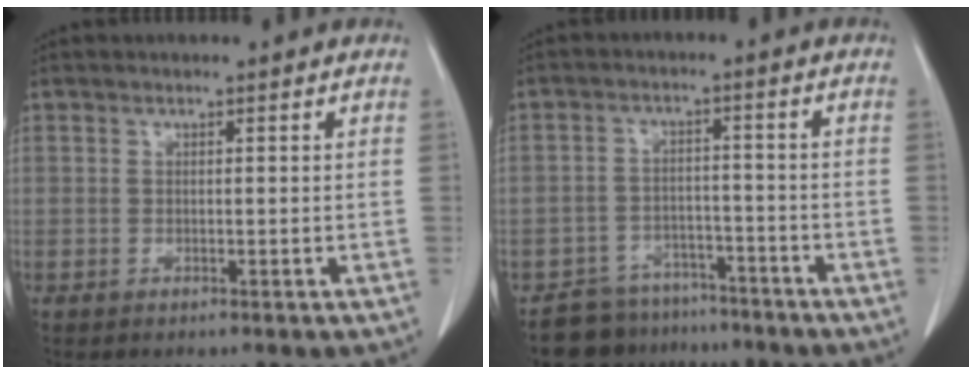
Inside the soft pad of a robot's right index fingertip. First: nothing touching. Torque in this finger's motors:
{"motor_torque": [-0.73, -0.06, -0.92, -0.21]}